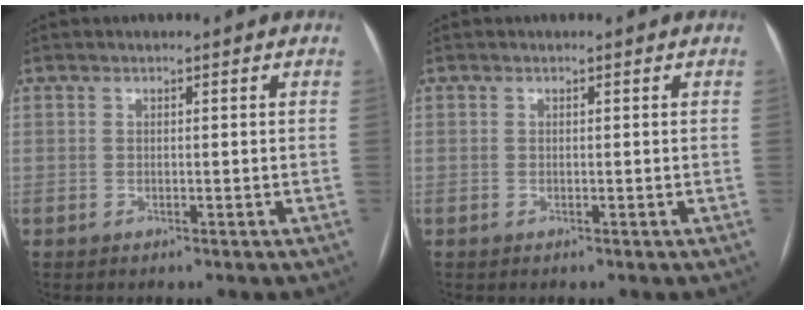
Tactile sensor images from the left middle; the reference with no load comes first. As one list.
[{"total": 0.0}]